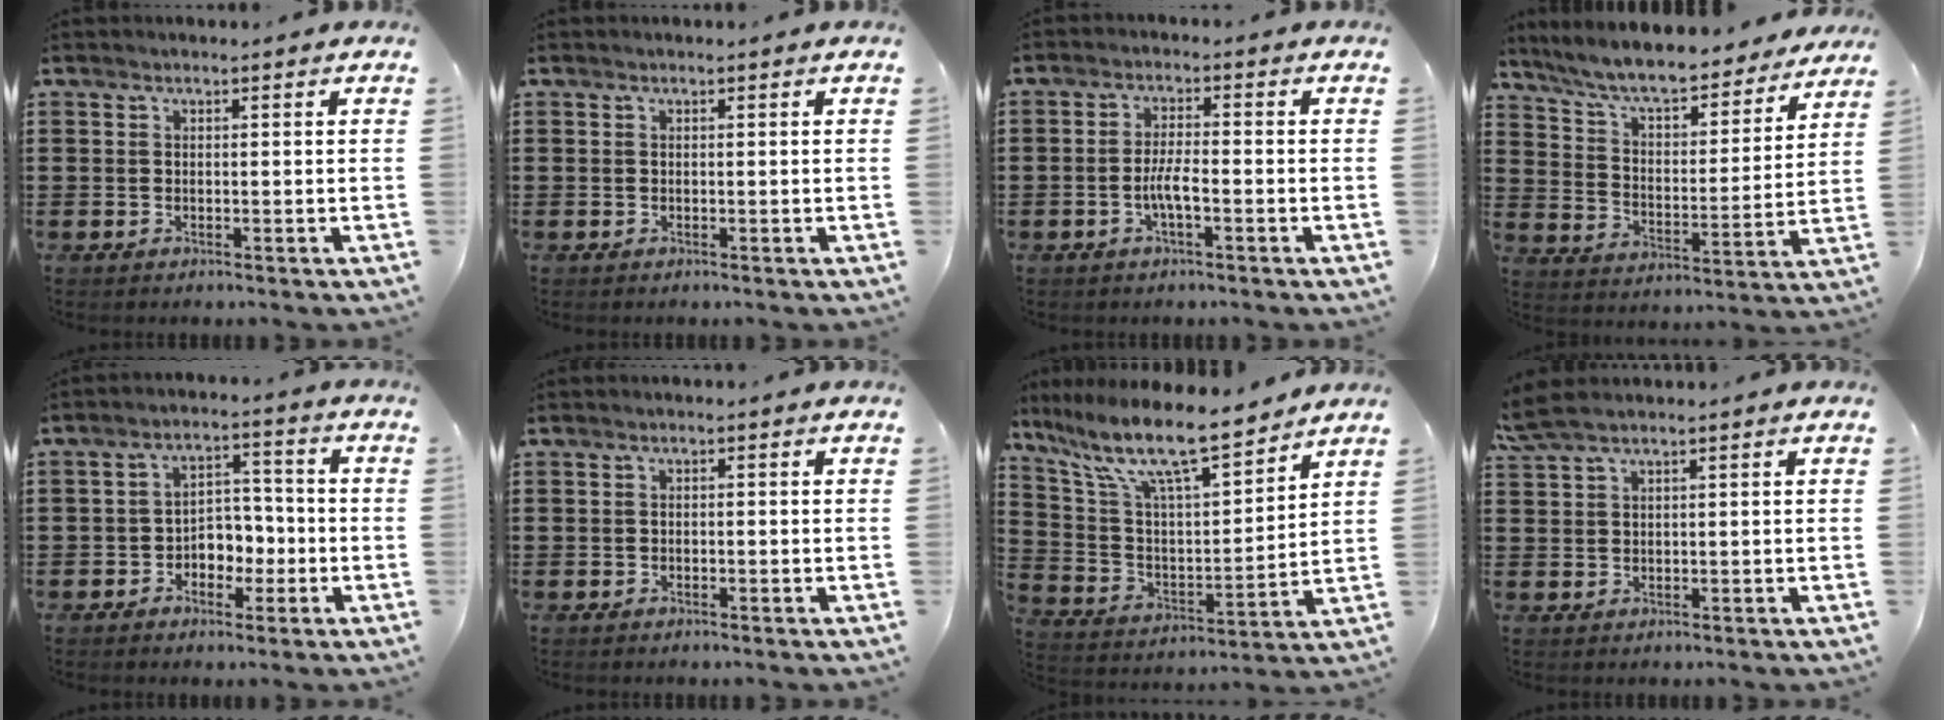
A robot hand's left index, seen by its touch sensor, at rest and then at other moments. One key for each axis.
{"total": 0.0}
{"total": 3.9, "fx": -1.2, "fy": 0.8, "fz": 3.6, "tx": -0.077, "ty": -0.001, "tz": -0.027}
{"total": 8.0, "fx": 7.3, "fy": 0.6, "fz": 3.1, "tx": -0.089, "ty": -0.045, "tz": 0.125}
{"total": 4.5, "fx": -1.8, "fy": 3.5, "fz": 2.2, "tx": -0.041, "ty": 0.008, "tz": -0.040}
{"total": 0.6, "fx": -0.5, "fy": 0.3, "fz": 0.2, "tx": -0.008, "ty": -0.002, "tz": -0.010}
{"total": 12.1, "fx": 9.7, "fy": 1.8, "fz": 6.9, "tx": -0.172, "ty": -0.058, "tz": 0.165}
{"total": 2.9, "fx": 1.9, "fy": 0.5, "fz": 2.2, "tx": -0.046, "ty": 0.001, "tz": 0.036}